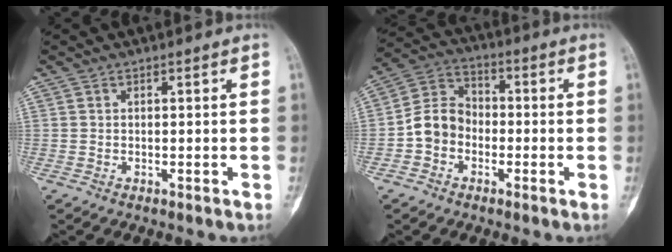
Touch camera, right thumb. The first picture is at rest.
{"total": 8.2, "force": [-2.2, 6.8, 4.0], "torque": [-0.058, 0.036, -0.055]}